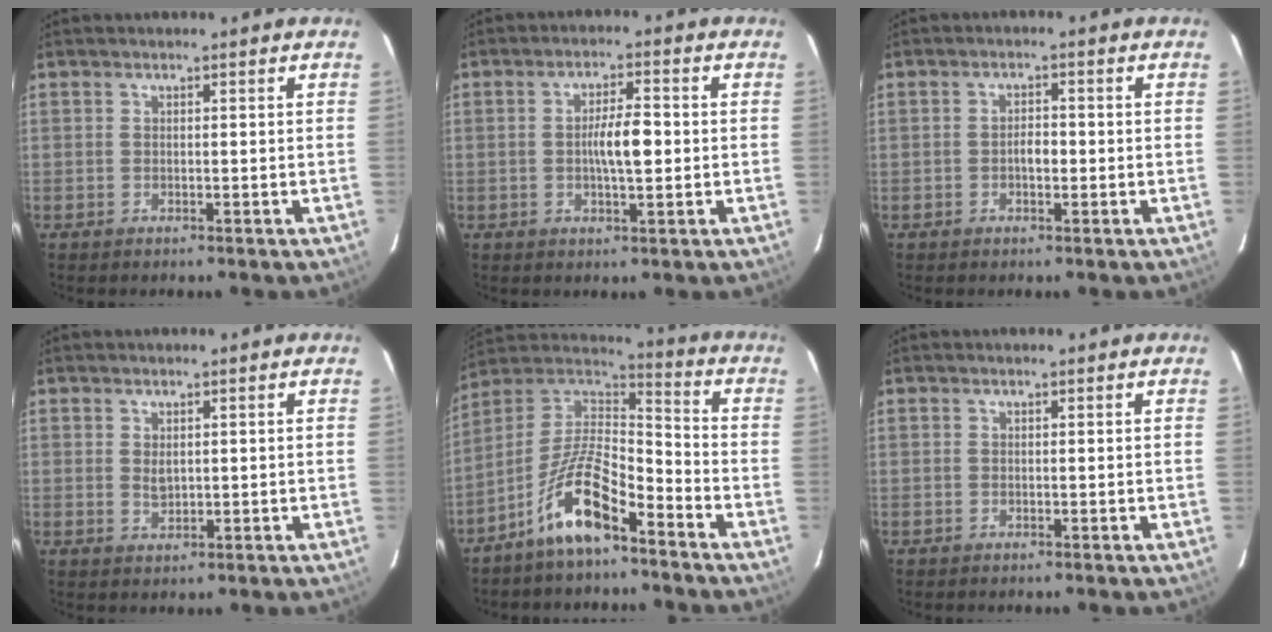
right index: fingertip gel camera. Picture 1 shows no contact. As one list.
[{"total": 5.4, "force": [-0.3, 1.1, 5.3], "torque": [-0.095, 0.006, -0.006]}, {"total": 2.3, "force": [-0.6, 1.0, 2.0], "torque": [-0.032, 0.005, -0.010]}, {"total": 1.7, "force": [0.4, 1.0, 1.3], "torque": [-0.023, -0.006, 0.010]}, {"total": 12.6, "force": [-8.0, 3.2, 9.2], "torque": [-0.183, 0.019, -0.151]}, {"total": 0.0}]